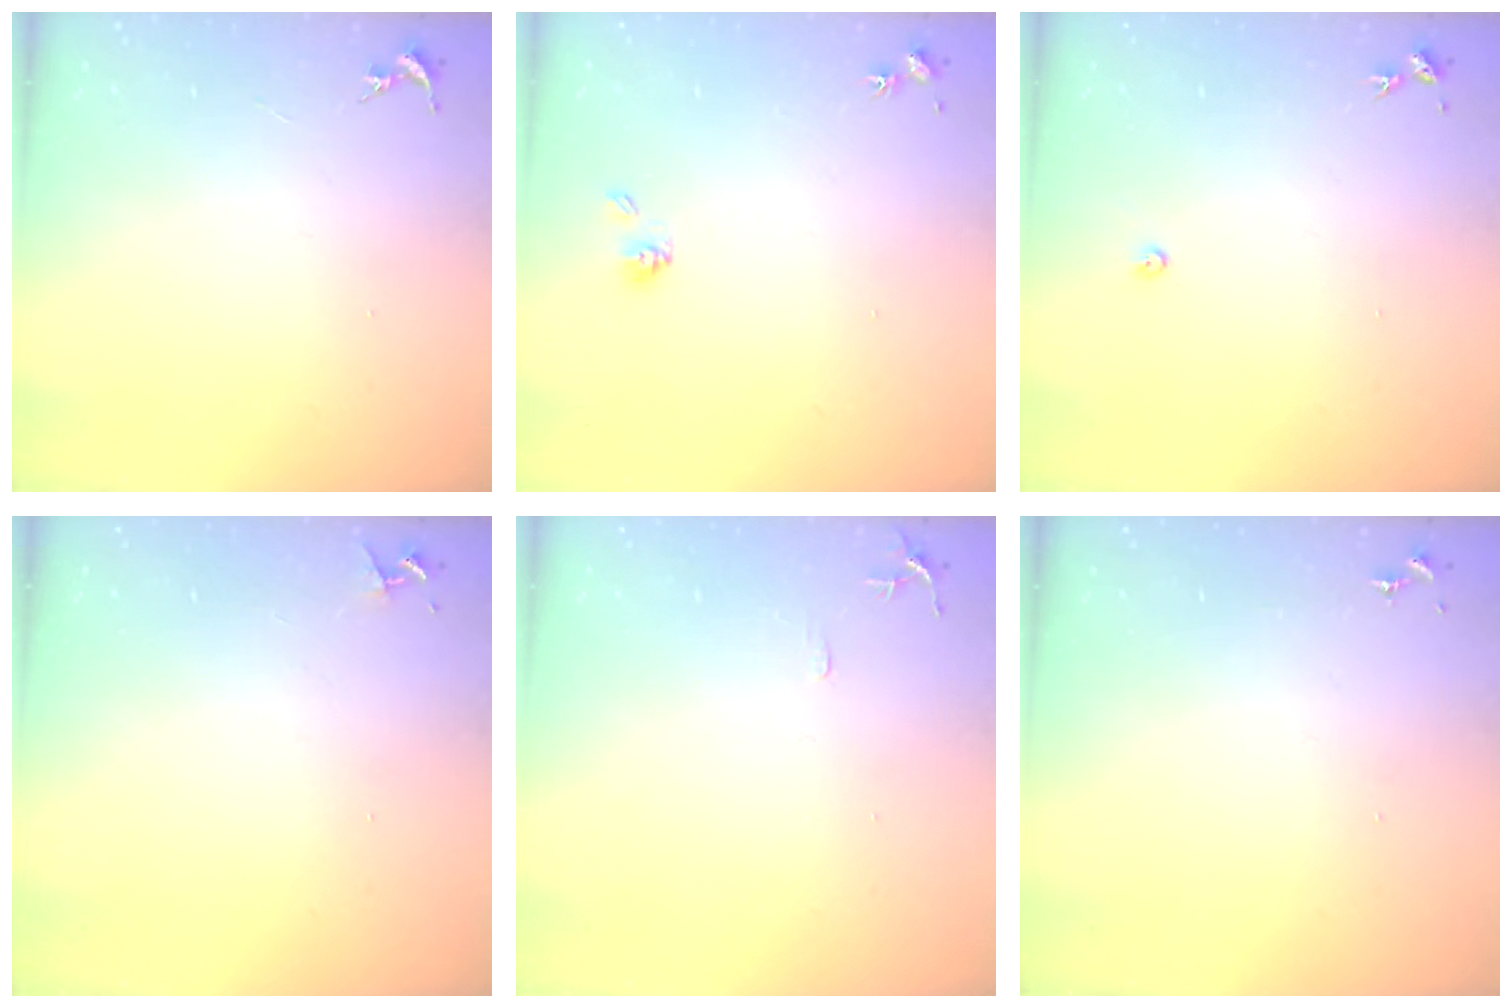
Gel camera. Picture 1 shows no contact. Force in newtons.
{"total": 5.0, "press": 4.6, "slide": 1.7}
{"total": 2.2, "press": 2.2, "slide": 0.3}
{"total": 4.2, "press": 4.2, "slide": 0.5}
{"total": 5.3, "press": 5.2, "slide": 0.6}
{"total": 0.0}